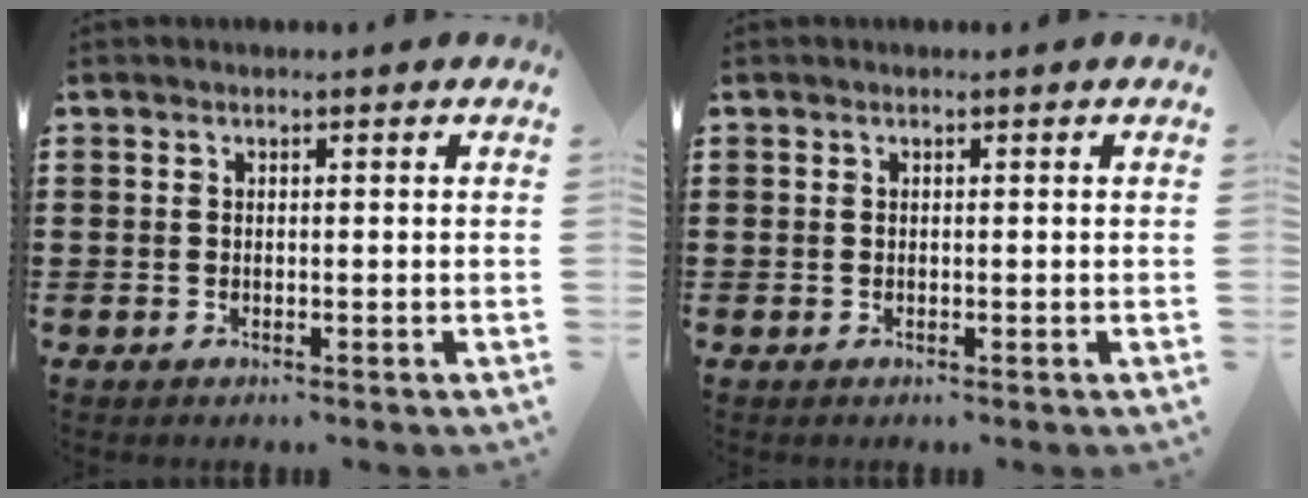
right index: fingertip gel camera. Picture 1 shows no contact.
{"total": 0.0}